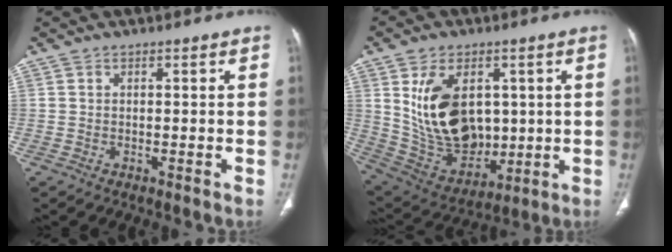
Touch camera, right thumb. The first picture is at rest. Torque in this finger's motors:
{"motor_torque": [-0.62, 1.70, 1.25, 0.21, 0.12]}